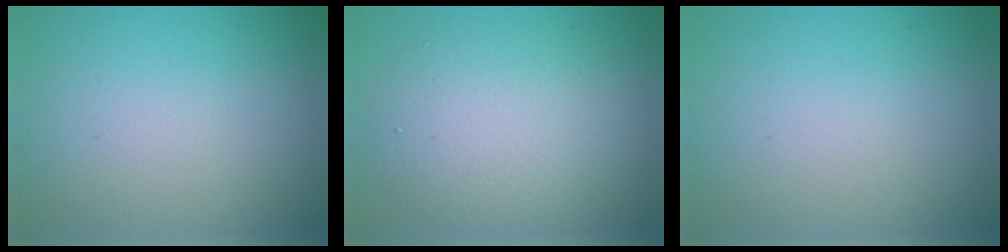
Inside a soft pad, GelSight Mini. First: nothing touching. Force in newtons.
{"total": 6.1, "press": 6.1, "slide": 0.1}
{"total": 0.0}